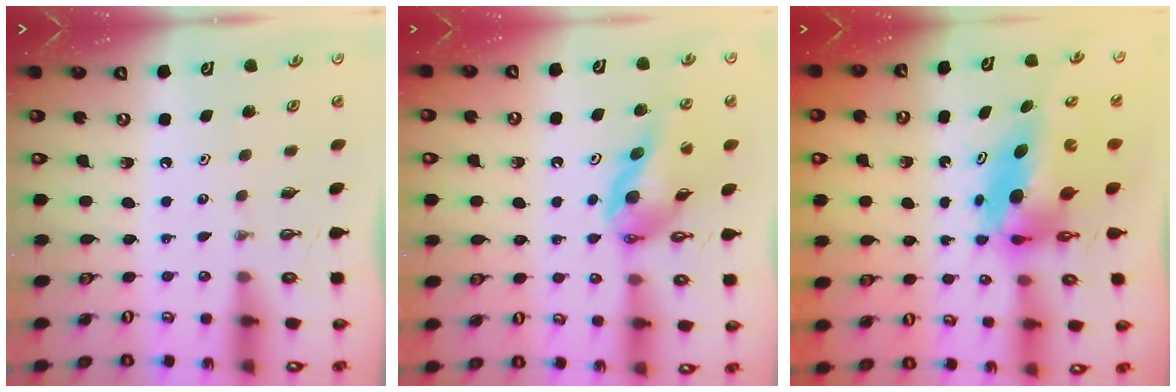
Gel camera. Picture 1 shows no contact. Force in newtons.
{"total": 11.6, "press": 11.5, "slide": 1.4}
{"total": 7.4, "press": 7.2, "slide": 1.6}